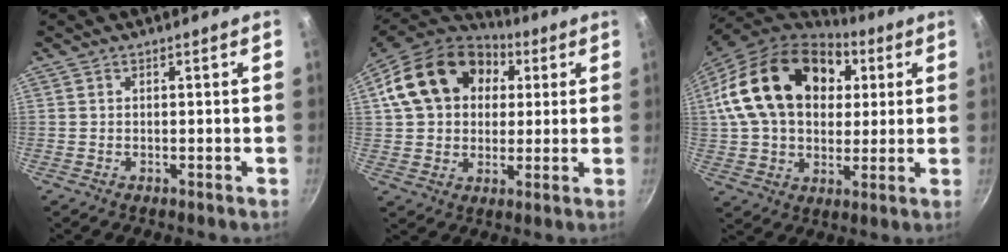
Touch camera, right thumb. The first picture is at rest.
{"total": 20.5, "force": [5.6, 15.4, 12.2], "torque": [-0.203, 0.023, 0.086]}
{"total": 24.3, "force": [6.8, 17.1, 15.9], "torque": [-0.260, 0.011, 0.115]}